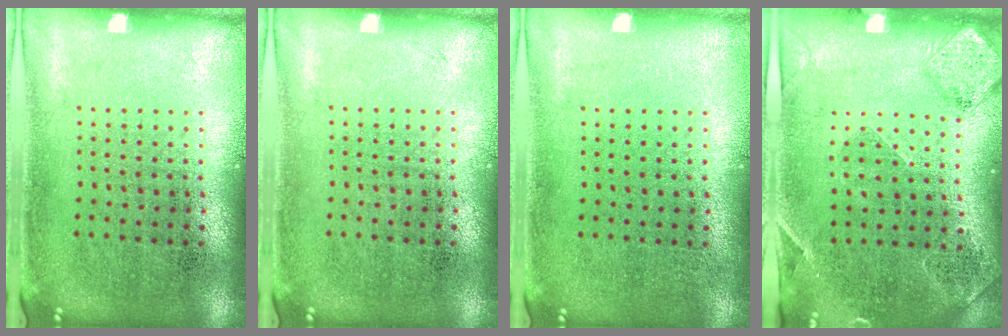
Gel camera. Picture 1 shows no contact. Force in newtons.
{"total": 0.0}
{"total": 0.0}
{"total": 1.6, "press": 1.5, "slide": 0.3}